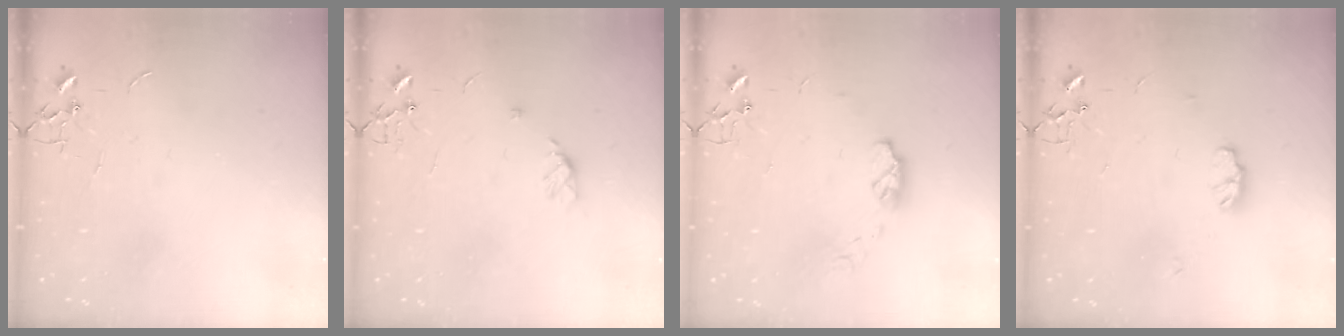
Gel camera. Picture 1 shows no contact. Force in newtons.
{"total": 6.1, "press": 6.1, "slide": 0.6}
{"total": 5.9, "press": 5.9, "slide": 0.5}
{"total": 5.5, "press": 5.5, "slide": 0.8}